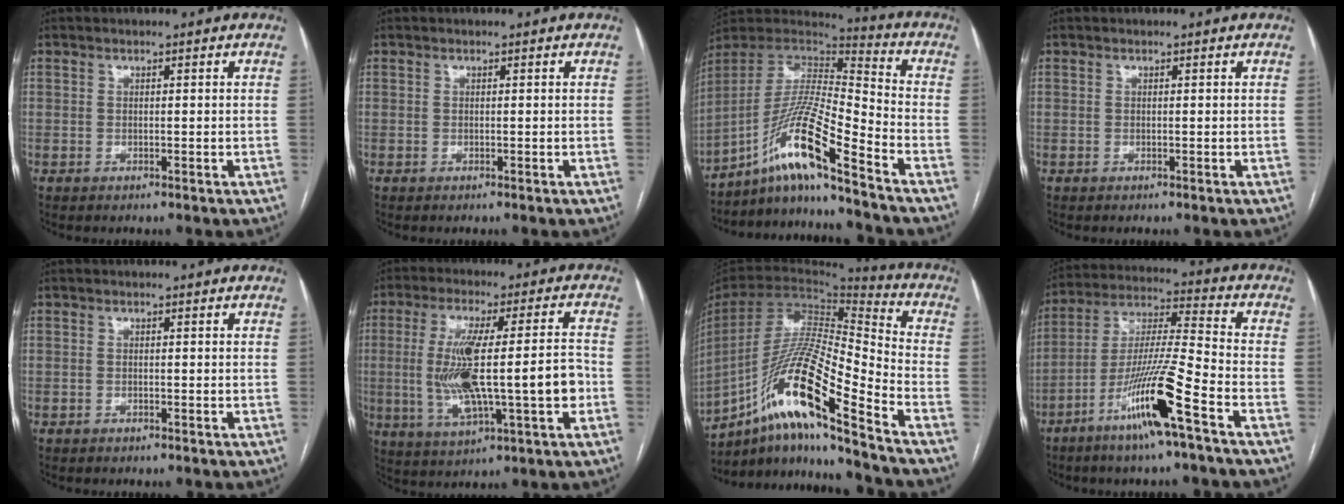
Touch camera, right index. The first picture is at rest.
{"total": 0.0}
{"total": 15.1, "force": [-10.5, -0.8, 10.8], "torque": [-0.213, 0.006, -0.192]}
{"total": 0.0}
{"total": 0.0}
{"total": 15.6, "force": [-1.7, 2.4, 15.3], "torque": [-0.282, 0.013, -0.019]}
{"total": 19.7, "force": [-12.4, 0.3, 15.4], "torque": [-0.315, -0.015, -0.229]}
{"total": 14.5, "force": [-7.6, -0.6, 12.4], "torque": [-0.246, -0.016, -0.144]}